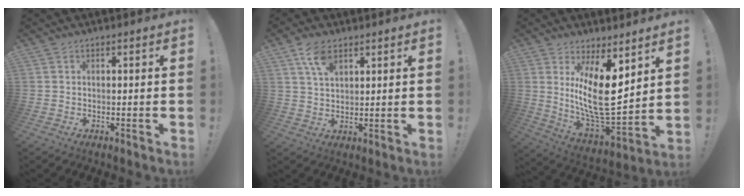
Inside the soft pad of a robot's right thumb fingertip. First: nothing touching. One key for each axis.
{"total": 7.0, "fx": 4.0, "fy": 3.3, "fz": 4.6, "tx": -0.081, "ty": -0.014, "tz": 0.073}
{"total": 16.7, "fx": 5.3, "fy": 5.9, "fz": 14.7, "tx": -0.274, "ty": -0.058, "tz": 0.092}